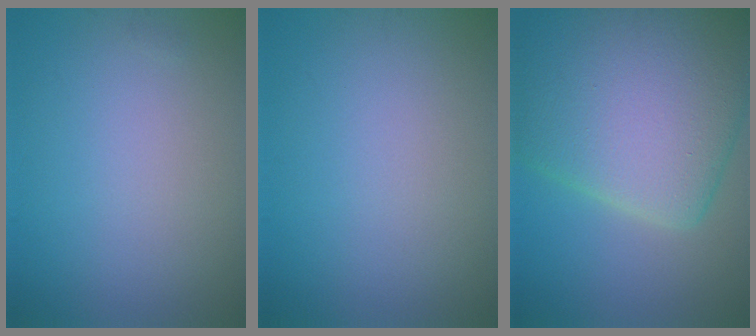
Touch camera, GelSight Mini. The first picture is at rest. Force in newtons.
{"total": 0.0}
{"total": 13.0, "press": 13.0, "slide": 0.5}